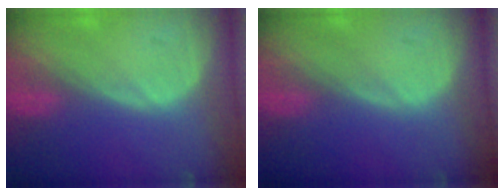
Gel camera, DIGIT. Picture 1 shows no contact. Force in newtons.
{"total": 0.0}